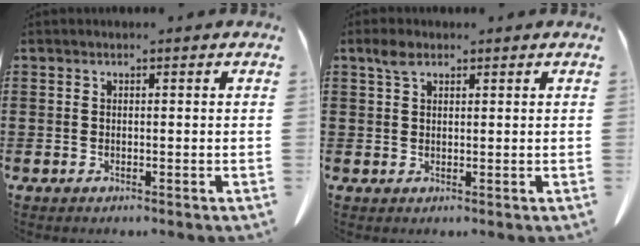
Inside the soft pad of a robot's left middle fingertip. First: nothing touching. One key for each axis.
{"total": 2.3, "fx": 1.5, "fy": 1.2, "fz": 1.3, "tx": -0.032, "ty": 0.003, "tz": 0.028}